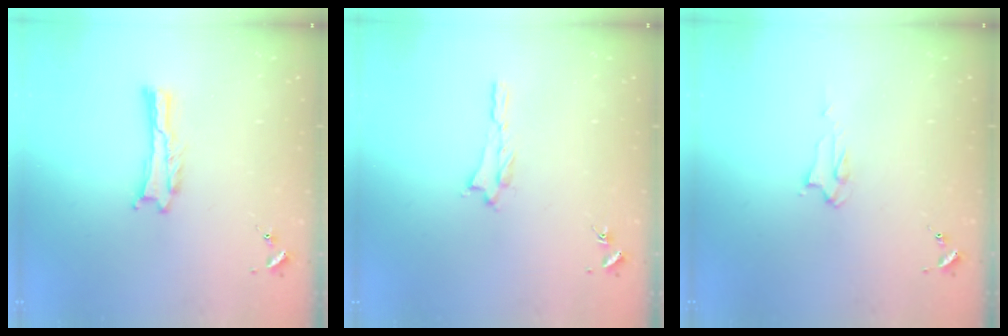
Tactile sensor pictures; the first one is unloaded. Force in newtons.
{"total": 1.2, "press": 1.2, "slide": 0.3}
{"total": 2.2, "press": 2.2, "slide": 0.2}